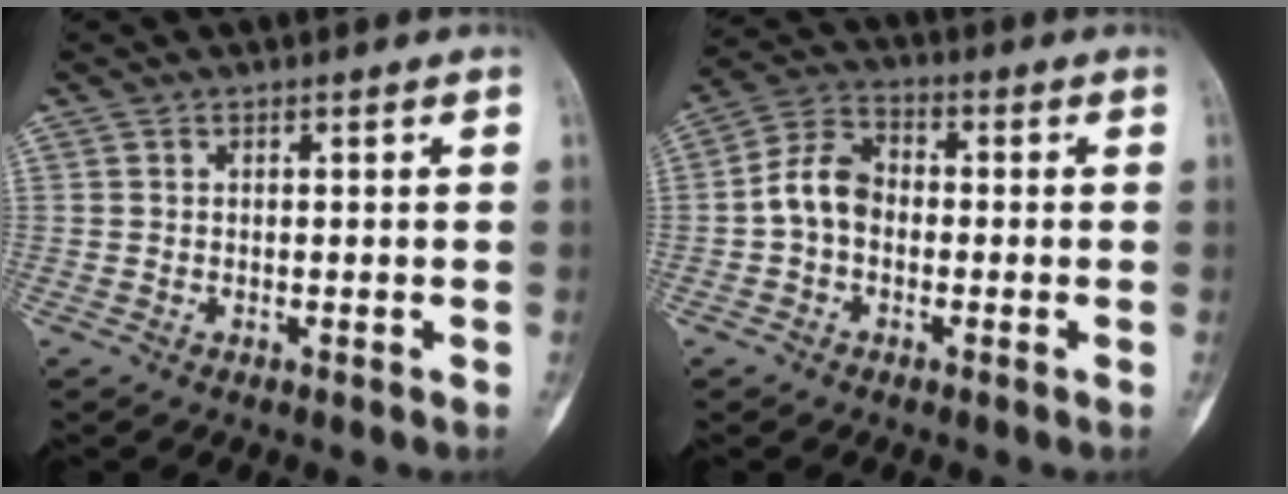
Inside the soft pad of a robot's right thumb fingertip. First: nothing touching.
{"total": 7.4, "force": [-1.0, 5.4, 5.0], "torque": [-0.084, 0.027, -0.034]}